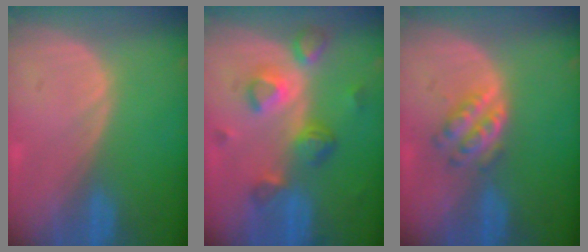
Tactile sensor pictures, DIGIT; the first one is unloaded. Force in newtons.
{"total": 7.8, "press": 6.9, "slide": 3.6}
{"total": 4.2, "press": 4.2, "slide": 0.1}